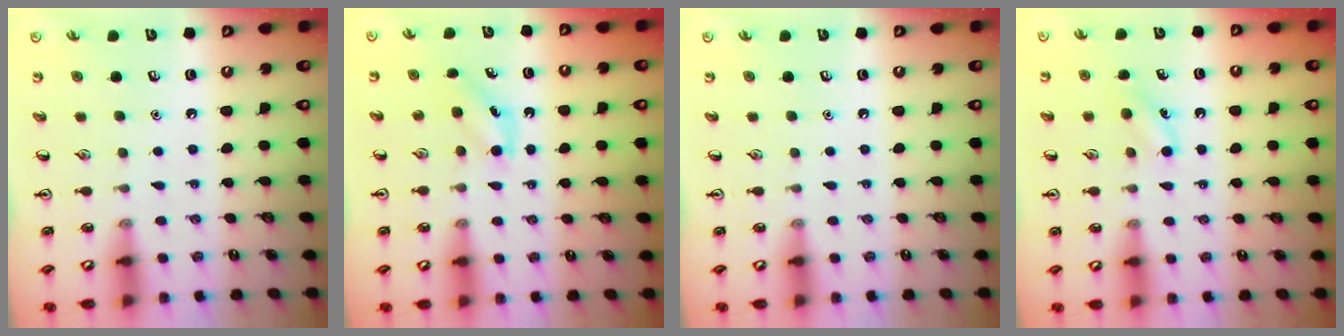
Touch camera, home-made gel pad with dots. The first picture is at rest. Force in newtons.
{"total": 3.8, "press": 3.6, "slide": 1.4}
{"total": 0.0}
{"total": 6.1, "press": 5.8, "slide": 1.6}